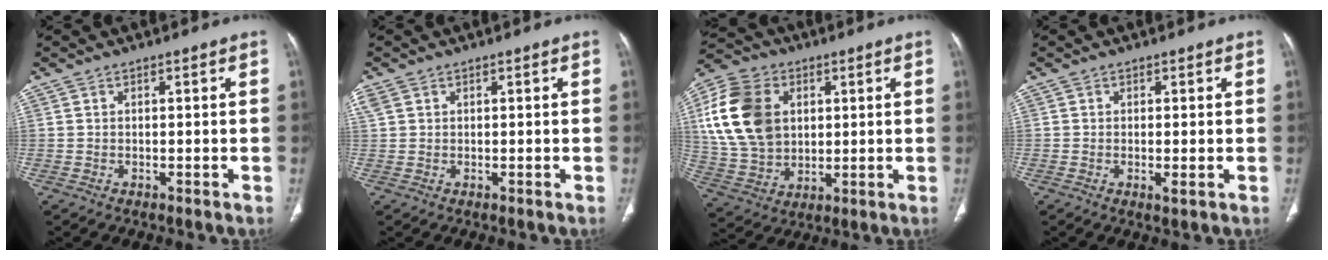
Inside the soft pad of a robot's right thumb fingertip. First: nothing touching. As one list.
[{"total": 2.1, "force": [1.1, 1.5, 1.0], "torque": [-0.031, 0.013, 0.030]}, {"total": 18.3, "force": [4.1, 13.5, 11.7], "torque": [-0.215, -0.002, 0.083]}, {"total": 1.7, "force": [-0.3, 0.3, 1.6], "torque": [-0.030, -0.007, -0.008]}]